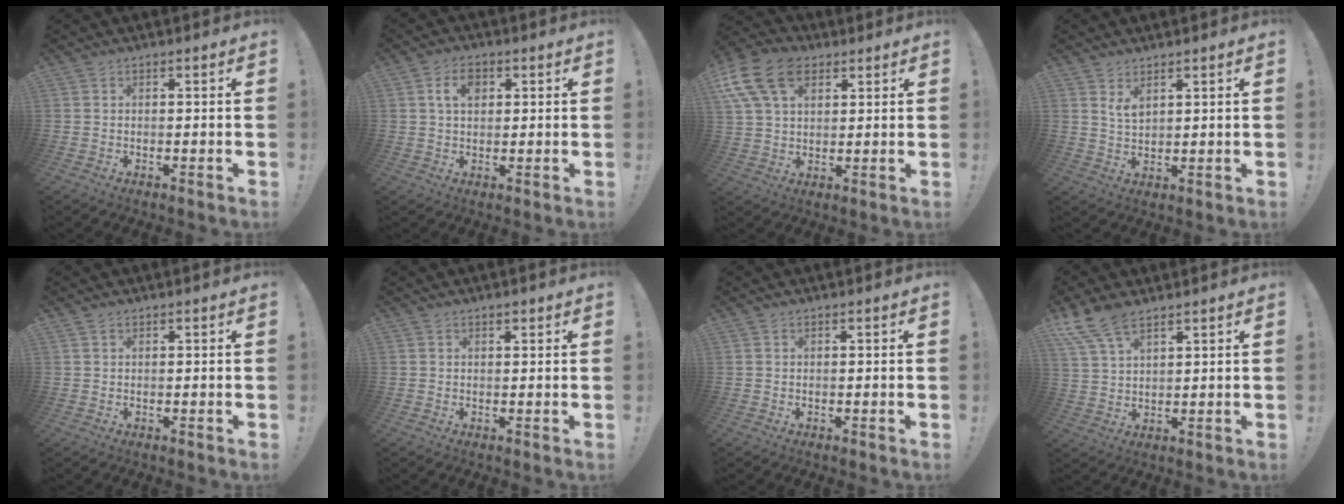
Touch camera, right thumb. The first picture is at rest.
{"total": 6.3, "force": [1.9, 4.0, 4.5], "torque": [-0.068, 0.004, 0.033]}
{"total": 15.9, "force": [6.9, 10.3, 9.9], "torque": [-0.192, -0.025, 0.130]}
{"total": 3.5, "force": [2.4, 1.3, 2.2], "torque": [-0.034, -0.016, 0.041]}
{"total": 0.6, "force": [0.4, 0.3, 0.3], "torque": [0.003, -0.002, 0.007]}
{"total": 1.0, "force": [0.8, 0.5, 0.4], "torque": [0.007, -0.007, 0.013]}
{"total": 0.0}
{"total": 8.6, "force": [6.4, 3.5, 4.6], "torque": [-0.085, -0.028, 0.124]}